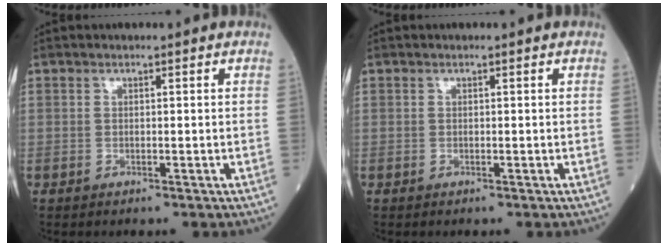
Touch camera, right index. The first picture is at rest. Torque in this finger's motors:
{"motor_torque": [0.01, 0.01, 0.00, 0.00]}